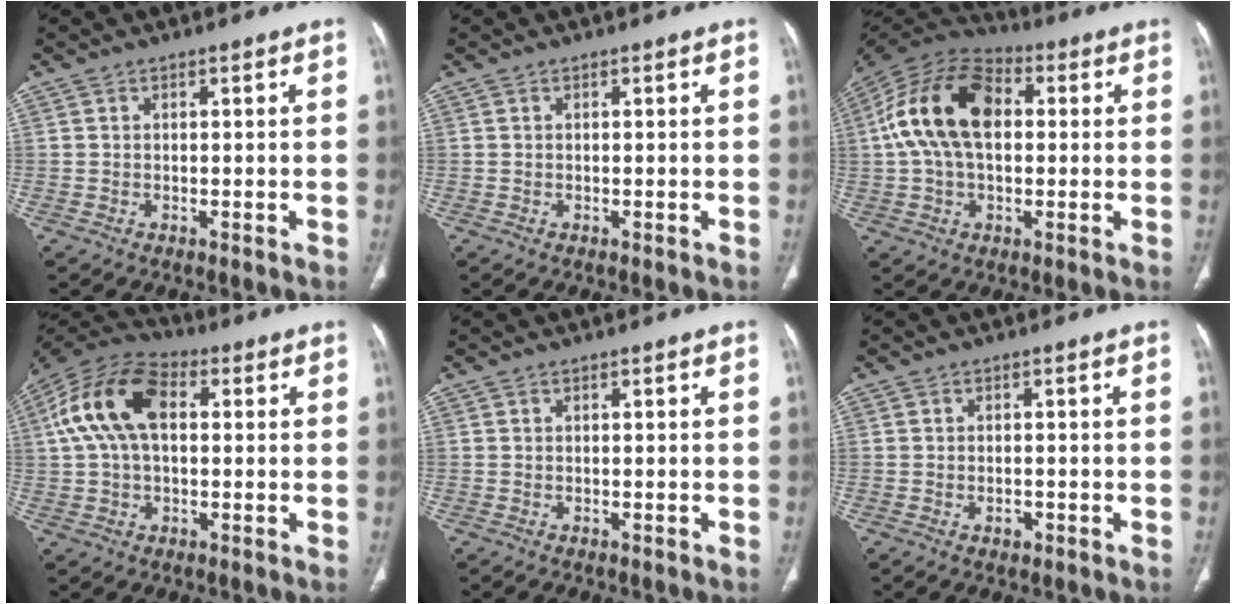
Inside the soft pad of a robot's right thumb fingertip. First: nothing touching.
{"total": 0.0}
{"total": 17.5, "force": [2.3, 10.8, 13.5], "torque": [-0.256, 0.033, 0.034]}
{"total": 14.9, "force": [2.7, 9.0, 11.6], "torque": [-0.228, 0.033, 0.042]}
{"total": 0.0}
{"total": 1.5, "force": [-0.6, 1.0, 0.9], "torque": [-0.013, 0.003, -0.007]}